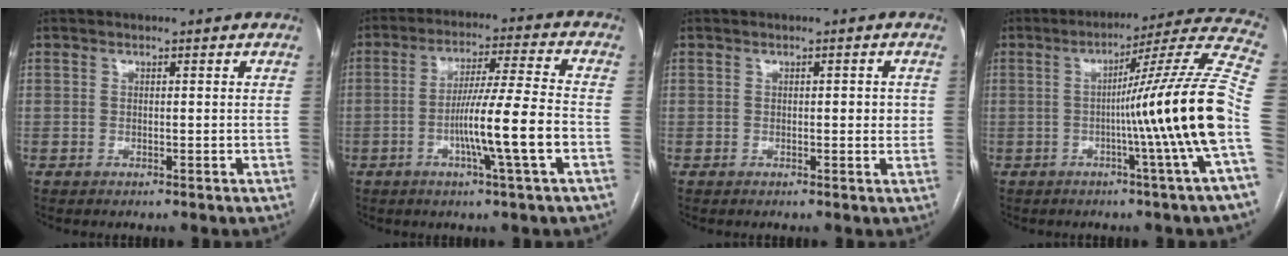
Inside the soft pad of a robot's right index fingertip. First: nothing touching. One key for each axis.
{"total": 11.5, "fx": -3.3, "fy": -1.2, "fz": 10.9, "tx": -0.192, "ty": -0.002, "tz": -0.060}
{"total": 2.0, "fx": 0.1, "fy": 0.8, "fz": 1.9, "tx": -0.022, "ty": 0.001, "tz": 0.001}
{"total": 18.3, "fx": -3.1, "fy": -3.5, "fz": 17.7, "tx": -0.226, "ty": 0.003, "tz": -0.060}